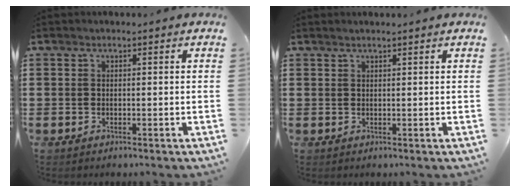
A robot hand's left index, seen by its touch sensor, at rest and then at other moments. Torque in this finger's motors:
{"motor_torque": [2.14, 0.00, -0.14, 0.01]}